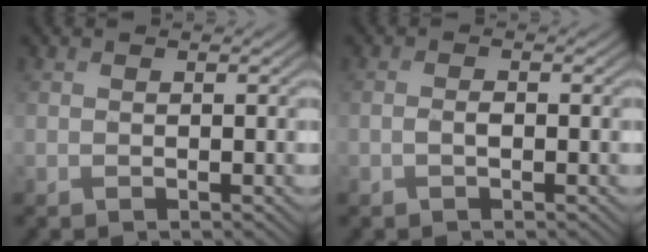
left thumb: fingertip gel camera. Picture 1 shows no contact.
{"total": 1.1, "force": [-0.4, 0.5, 1.0], "torque": [-0.021, 0.004, -0.009]}